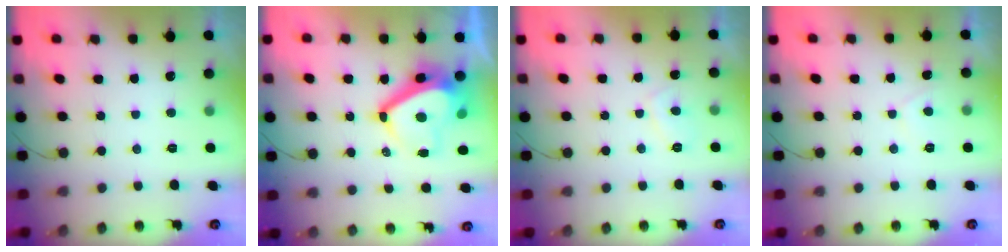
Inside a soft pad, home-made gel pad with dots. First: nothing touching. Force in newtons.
{"total": 10.9, "press": 10.7, "slide": 1.7}
{"total": 2.4, "press": 2.2, "slide": 0.9}
{"total": 1.5, "press": 1.4, "slide": 0.5}